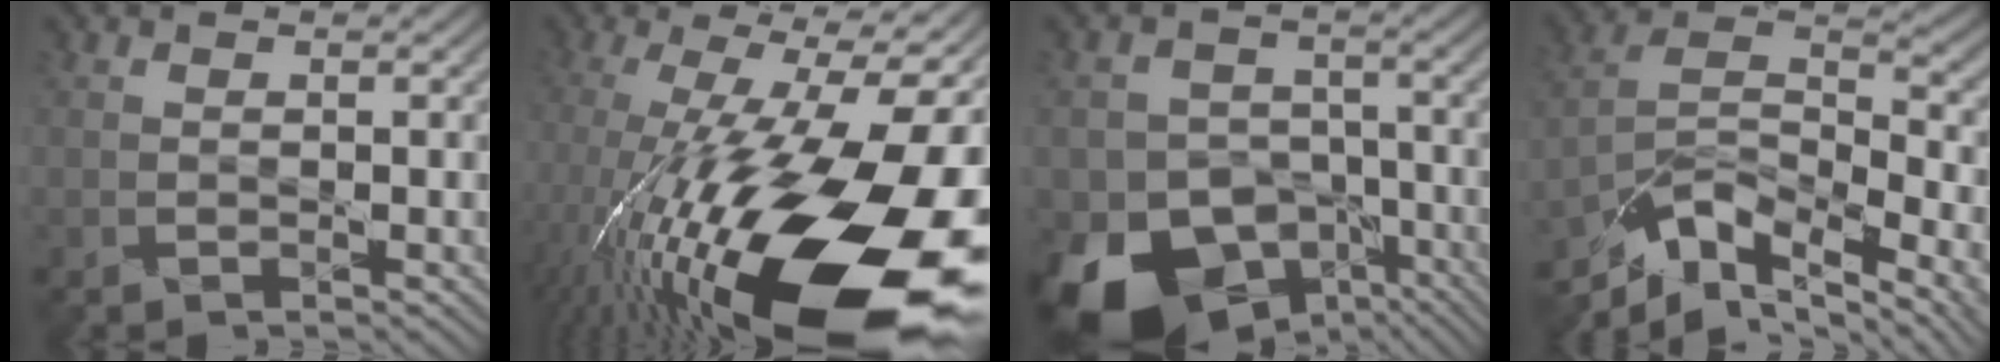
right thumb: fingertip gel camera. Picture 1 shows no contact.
{"total": 22.4, "force": [-6.7, 7.8, 19.9], "torque": [-0.322, -0.031, -0.103]}
{"total": 17.1, "force": [-9.5, 12.4, 6.9], "torque": [-0.142, -0.062, -0.155]}
{"total": 12.8, "force": [-7.7, 5.4, 8.6], "torque": [-0.158, -0.009, -0.147]}